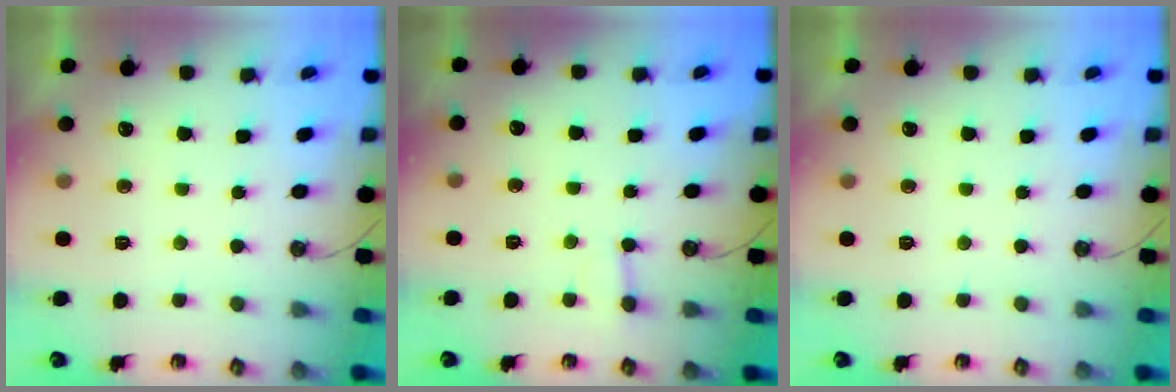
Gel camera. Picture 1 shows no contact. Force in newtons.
{"total": 3.1, "press": 3.1, "slide": 0.3}
{"total": 0.0}